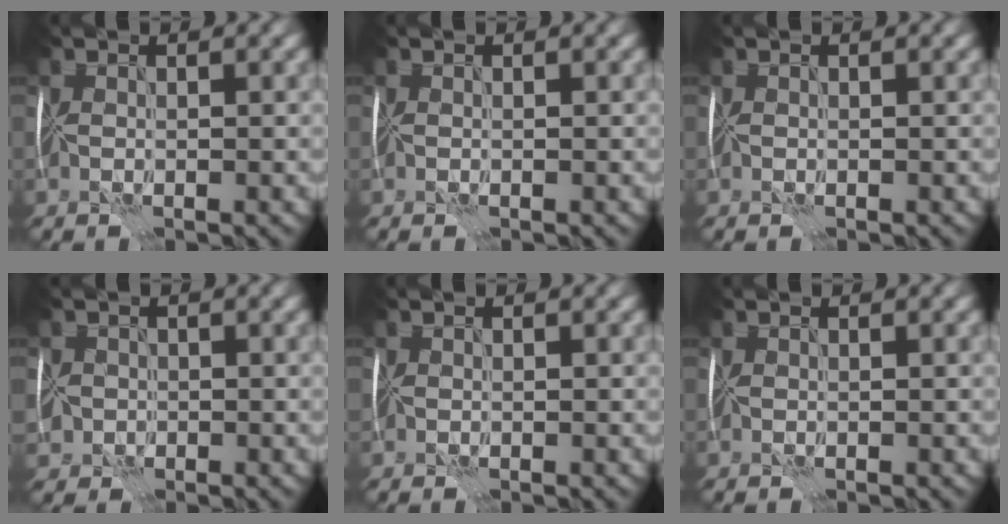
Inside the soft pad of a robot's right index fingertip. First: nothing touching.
{"total": 0.0}
{"total": 0.0}
{"total": 3.5, "force": [-1.3, 3.0, 1.1], "torque": [-0.027, 0.007, -0.026]}
{"total": 0.0}
{"total": 0.0}